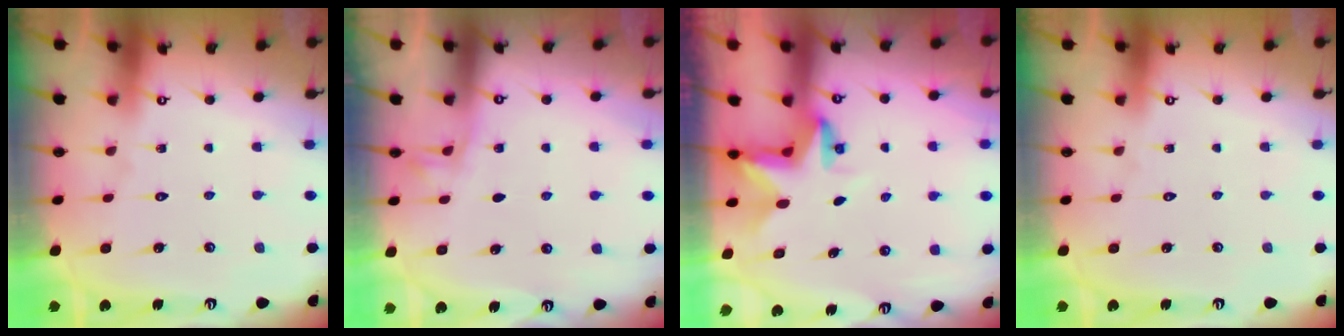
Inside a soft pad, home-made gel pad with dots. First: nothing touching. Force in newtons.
{"total": 2.4, "press": 2.4, "slide": 0.5}
{"total": 3.0, "press": 3.0, "slide": 0.2}
{"total": 0.0}